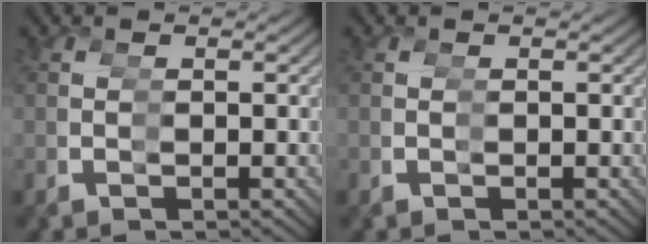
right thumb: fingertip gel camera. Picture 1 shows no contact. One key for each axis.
{"total": 0.0}